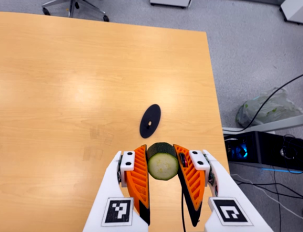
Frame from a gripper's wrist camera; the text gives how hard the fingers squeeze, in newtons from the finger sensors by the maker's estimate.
{"total": 10.2, "left": 10.0, "right": 10.4}